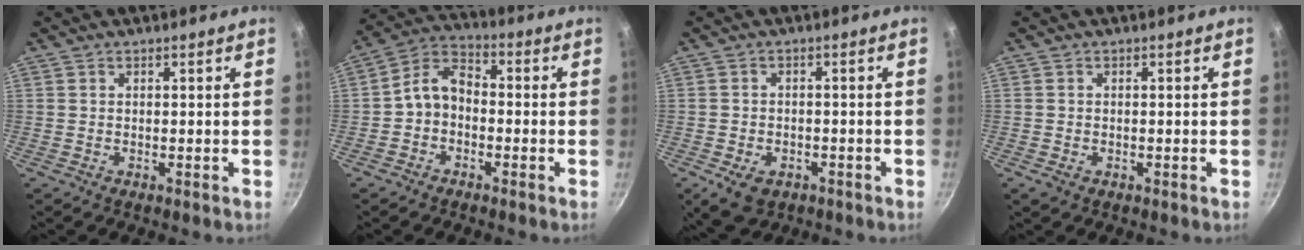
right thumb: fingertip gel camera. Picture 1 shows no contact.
{"total": 7.1, "force": [-1.6, 5.2, 4.6], "torque": [-0.071, 0.040, -0.045]}
{"total": 6.3, "force": [-2.9, 4.3, 3.6], "torque": [-0.051, 0.012, -0.037]}
{"total": 1.3, "force": [-0.5, 0.9, 0.7], "torque": [-0.011, -0.002, -0.009]}